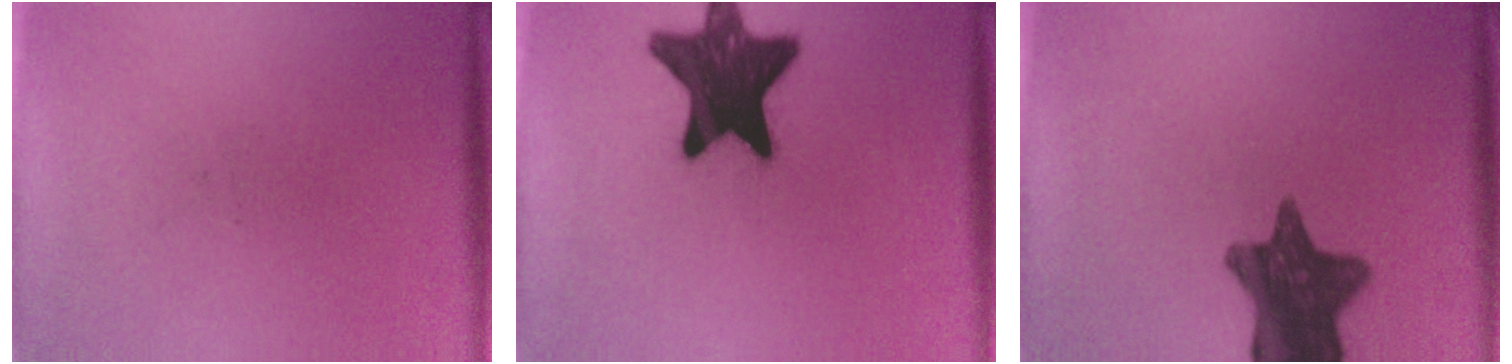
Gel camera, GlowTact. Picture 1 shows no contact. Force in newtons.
{"total": 16.7}
{"total": 12.6}